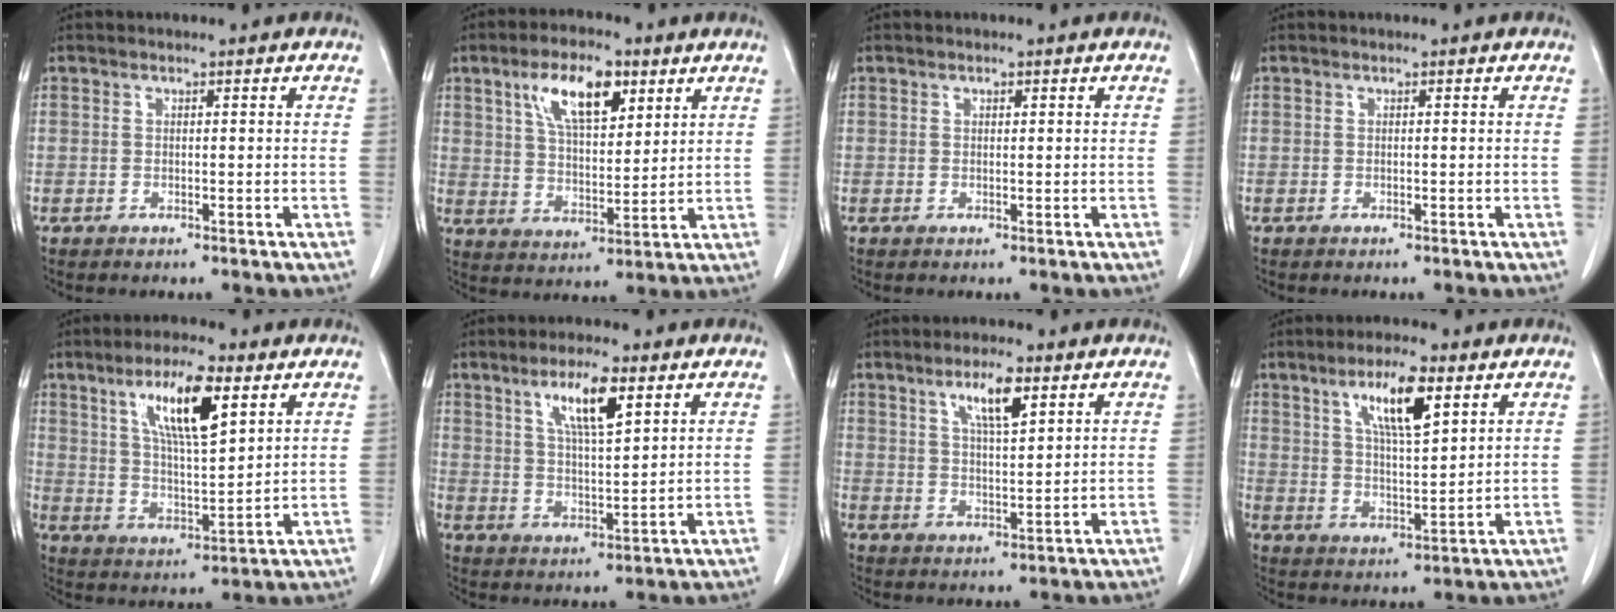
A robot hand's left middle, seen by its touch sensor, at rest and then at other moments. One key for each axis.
{"total": 10.5, "fx": 5.3, "fy": 4.1, "fz": 8.1, "tx": -0.146, "ty": 0.011, "tz": 0.099}
{"total": 0.5, "fx": 0.3, "fy": 0.2, "fz": 0.3, "tx": -0.007, "ty": -0.002, "tz": 0.005}
{"total": 0.0}
{"total": 11.9, "fx": 5.8, "fy": 2.3, "fz": 10.2, "tx": -0.187, "ty": 0.003, "tz": 0.106}
{"total": 8.4, "fx": 4.4, "fy": 1.4, "fz": 7.0, "tx": -0.129, "ty": -0.001, "tz": 0.078}
{"total": 6.4, "fx": 3.5, "fy": 1.2, "fz": 5.3, "tx": -0.096, "ty": 0.000, "tz": 0.061}
{"total": 9.6, "fx": 5.0, "fy": 1.8, "fz": 8.0, "tx": -0.146, "ty": 0.001, "tz": 0.088}